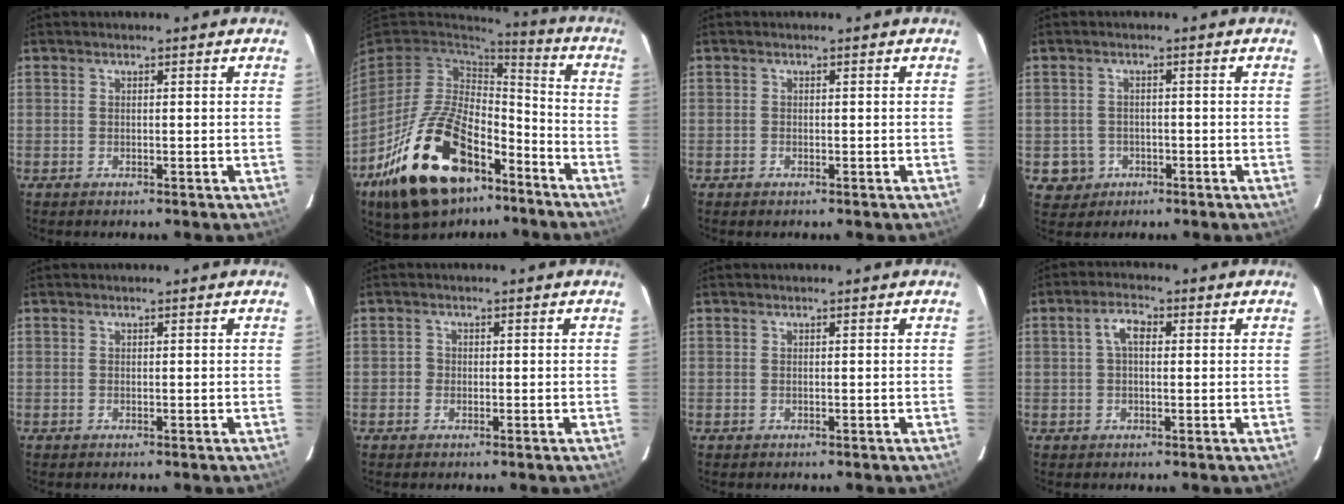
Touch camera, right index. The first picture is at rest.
{"total": 25.1, "force": [-13.8, 13.4, 16.1], "torque": [-0.324, -0.003, -0.216]}
{"total": 0.6, "force": [-0.5, 0.3, 0.2], "torque": [-0.004, 0.001, -0.011]}
{"total": 4.5, "force": [-1.3, 4.3, 0.4], "torque": [-0.018, 0.015, -0.011]}
{"total": 0.0}
{"total": 1.3, "force": [-0.5, 1.2, 0.0], "torque": [0.000, 0.003, -0.010]}
{"total": 0.0}
{"total": 3.8, "force": [0.7, 2.0, 3.2], "torque": [-0.060, 0.015, 0.013]}